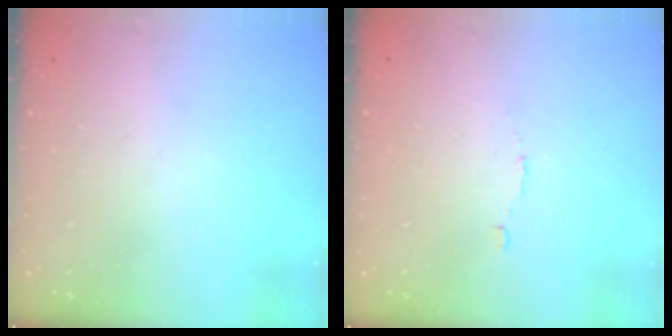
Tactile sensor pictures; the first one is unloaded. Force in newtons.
{"total": 1.9, "press": 1.9, "slide": 0.1}